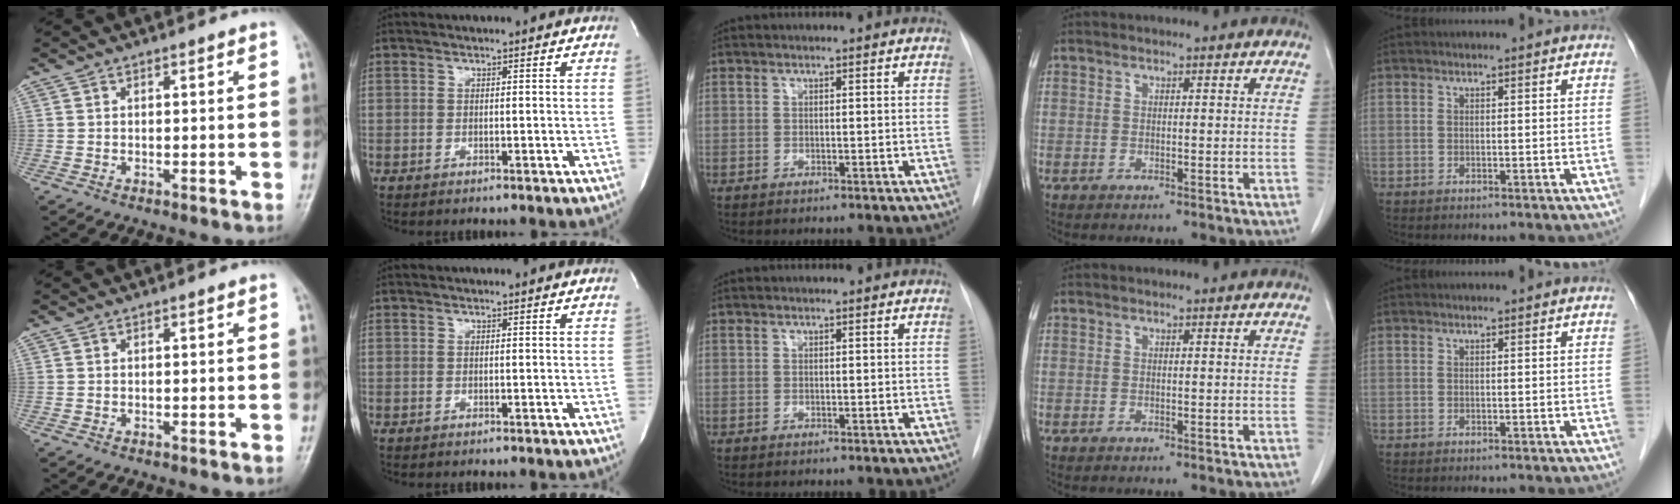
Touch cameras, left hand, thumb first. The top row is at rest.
{}